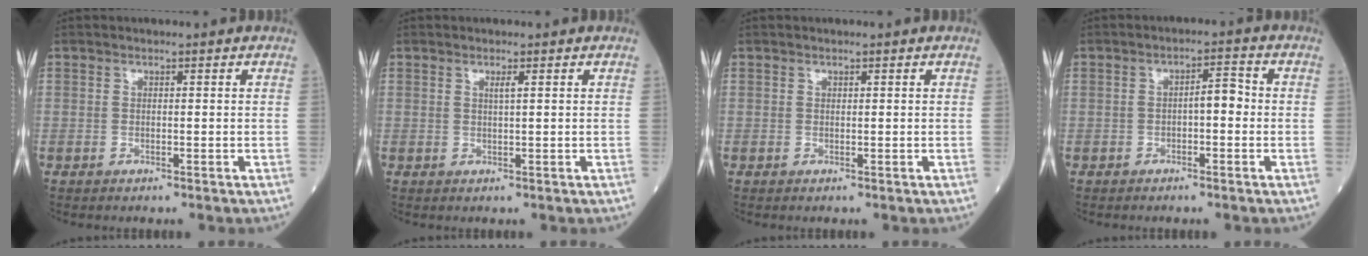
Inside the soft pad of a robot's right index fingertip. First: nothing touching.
{"total": 0.8, "force": [0.4, -0.1, 0.7], "torque": [-0.016, -0.001, 0.007]}
{"total": 0.0}
{"total": 3.2, "force": [-0.5, 1.1, 3.0], "torque": [-0.042, 0.015, -0.008]}